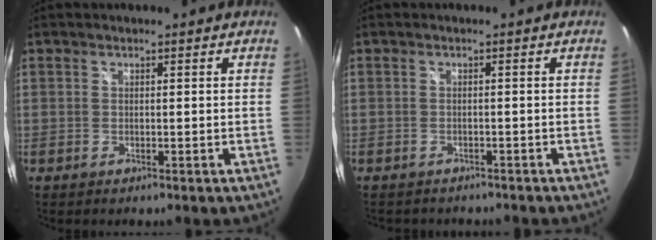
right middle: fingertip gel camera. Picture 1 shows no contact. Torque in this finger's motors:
{"motor_torque": [0.66, -0.83, 0.04, 0.03]}